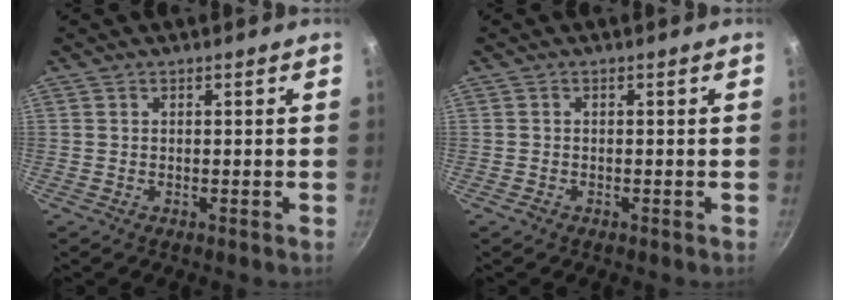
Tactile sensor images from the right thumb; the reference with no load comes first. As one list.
[{"total": 0.9, "force": [-0.6, 0.6, 0.2], "torque": [-0.007, 0.005, -0.010]}]